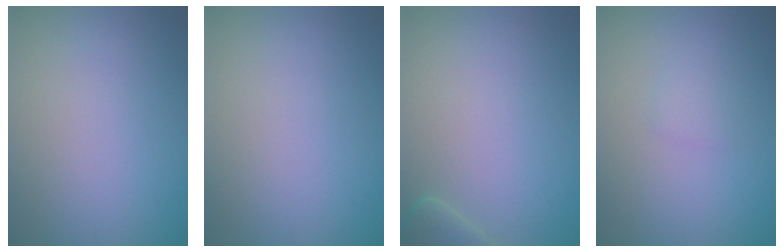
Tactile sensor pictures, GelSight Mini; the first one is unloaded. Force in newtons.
{"total": 0.0}
{"total": 2.3, "press": 2.3, "slide": 0.3}
{"total": 1.0, "press": 1.0, "slide": 0.1}